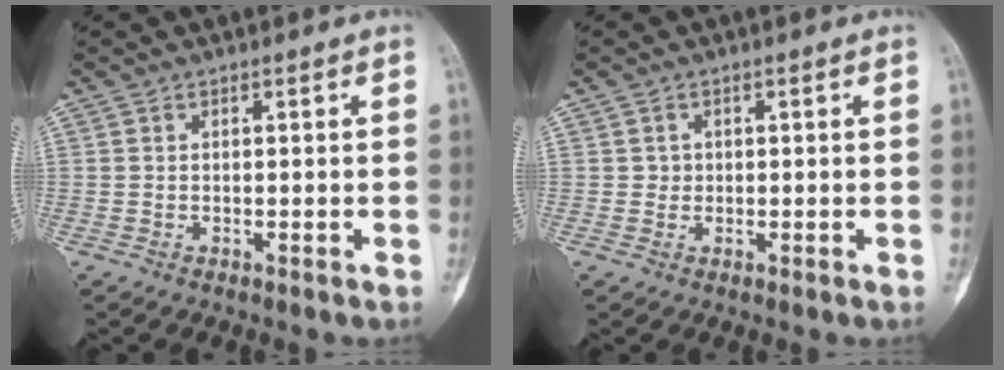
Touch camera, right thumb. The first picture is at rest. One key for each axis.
{"total": 1.2, "fx": 0.1, "fy": 1.2, "fz": 0.2, "tx": 0.005, "ty": 0.003, "tz": 0.001}